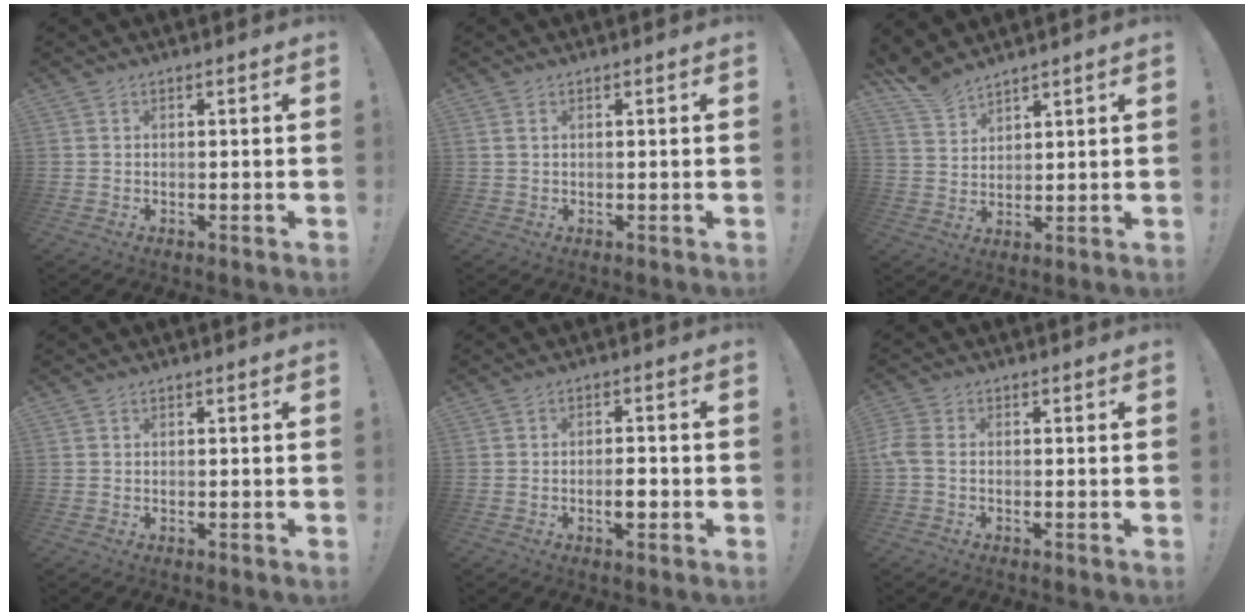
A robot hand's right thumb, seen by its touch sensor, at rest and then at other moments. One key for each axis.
{"total": 1.1, "fx": 0.5, "fy": 0.6, "fz": 0.8, "tx": -0.016, "ty": 0.003, "tz": 0.010}
{"total": 6.7, "fx": 6.2, "fy": 2.2, "fz": 1.5, "tx": -0.036, "ty": -0.040, "tz": 0.121}
{"total": 0.0}
{"total": 3.7, "fx": -1.4, "fy": 1.5, "fz": 3.0, "tx": -0.032, "ty": 0.005, "tz": -0.026}
{"total": 3.6, "fx": -0.4, "fy": 2.1, "fz": 2.9, "tx": -0.072, "ty": -0.003, "tz": -0.010}